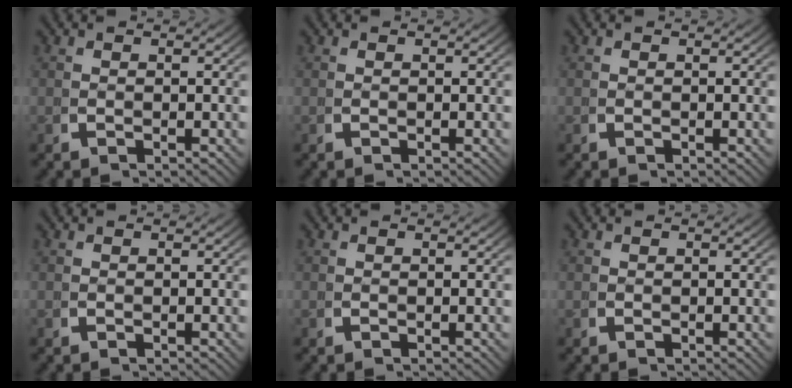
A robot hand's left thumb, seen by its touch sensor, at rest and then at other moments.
{"total": 0.0}
{"total": 0.0}
{"total": 0.0}
{"total": 0.0}
{"total": 0.0}